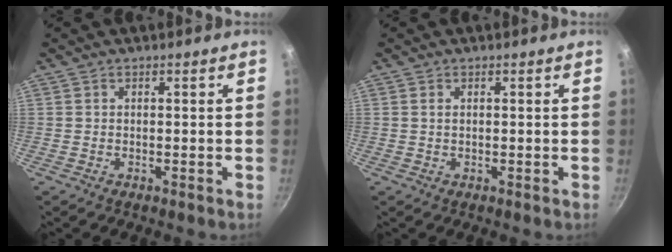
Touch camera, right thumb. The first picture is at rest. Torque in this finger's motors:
{"motor_torque": [-0.57, -0.14, 0.01, -0.37, -0.04]}